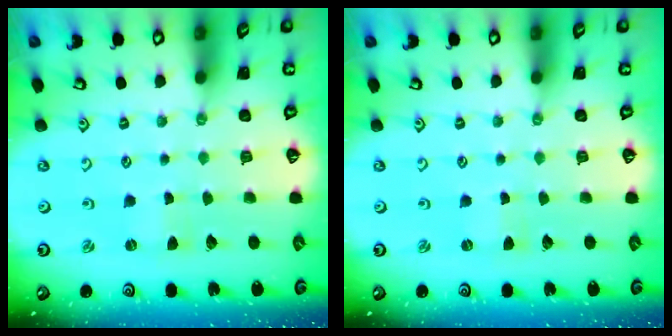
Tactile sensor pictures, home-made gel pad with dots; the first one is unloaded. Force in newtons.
{"total": 0.0}